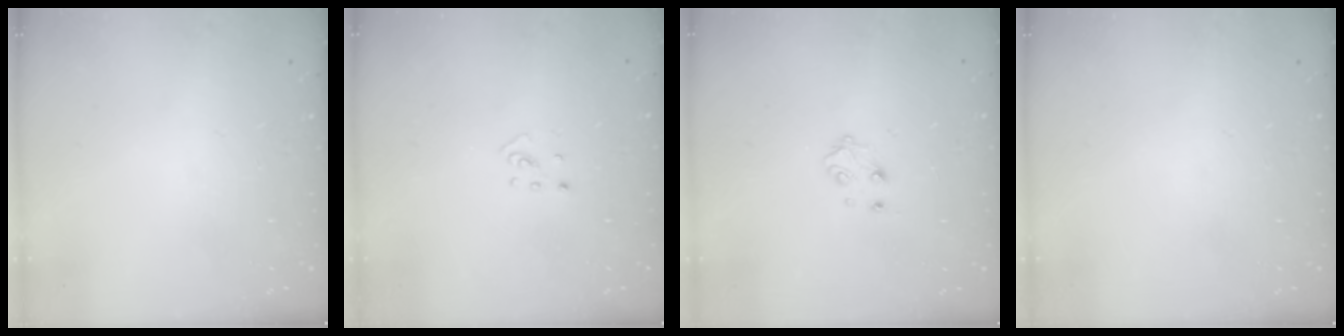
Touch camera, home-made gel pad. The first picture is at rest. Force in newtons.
{"total": 2.5, "press": 2.4, "slide": 0.5}
{"total": 4.4, "press": 4.4, "slide": 0.5}
{"total": 0.0}